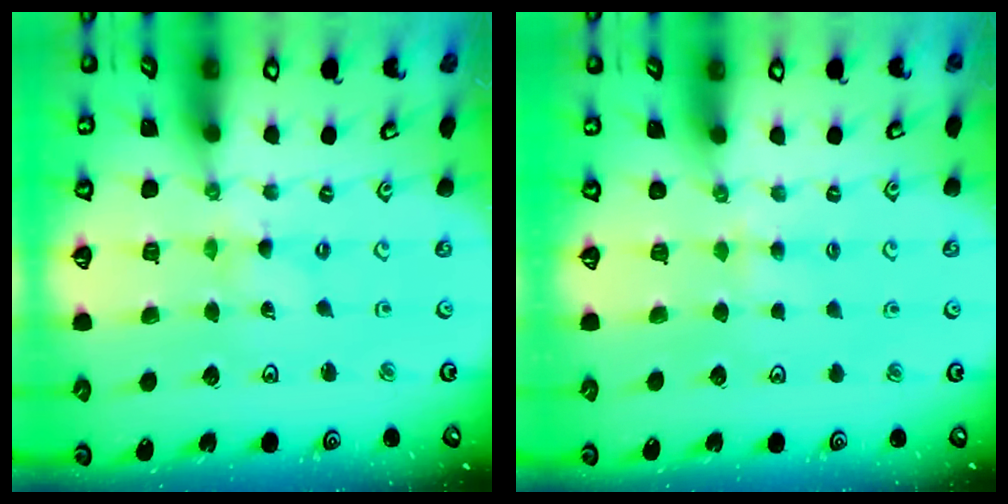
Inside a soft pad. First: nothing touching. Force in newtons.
{"total": 3.3, "press": 3.3, "slide": 0.5}